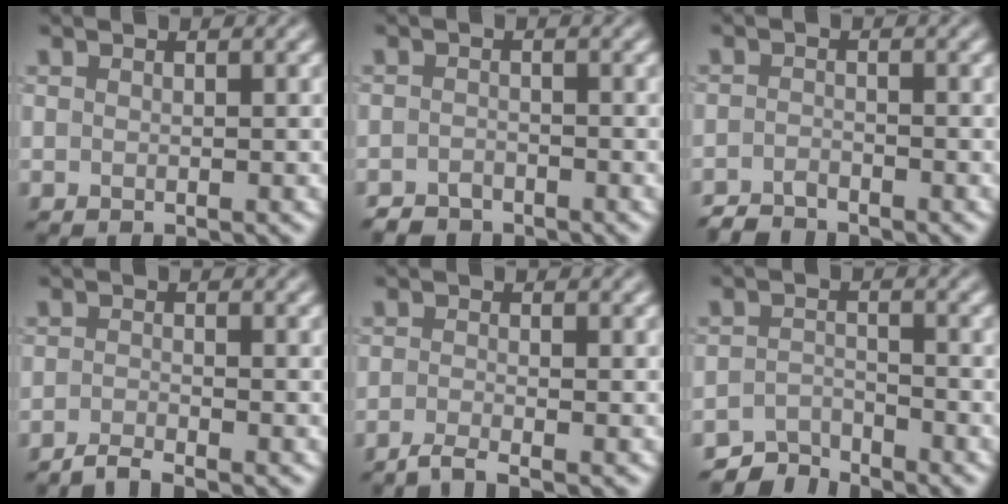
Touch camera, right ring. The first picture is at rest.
{"total": 1.8, "force": [-1.7, 0.8, 0.2], "torque": [-0.004, 0.004, -0.034]}
{"total": 2.0, "force": [-1.9, 0.4, 0.3], "torque": [-0.009, 0.001, -0.044]}
{"total": 1.5, "force": [-1.4, -0.1, 0.5], "torque": [-0.011, 0.003, -0.036]}
{"total": 1.6, "force": [-1.3, 0.0, 0.9], "torque": [-0.023, -0.002, -0.035]}
{"total": 3.1, "force": [-3.0, 0.7, 0.1], "torque": [0.001, 0.007, -0.061]}